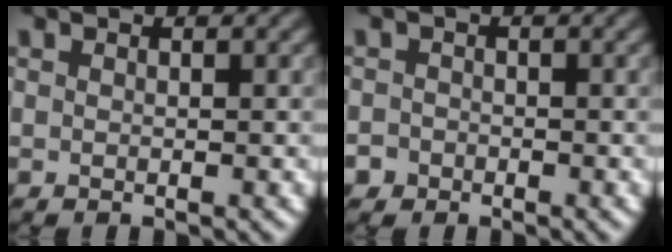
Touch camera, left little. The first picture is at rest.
{"total": 1.1, "force": [-0.8, 0.8, -0.2], "torque": [0.017, 0.001, -0.017]}